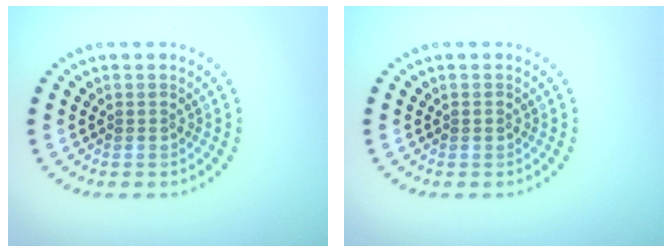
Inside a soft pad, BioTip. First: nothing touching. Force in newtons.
{"total": 0.6, "press": 0.6, "slide": 0.1}